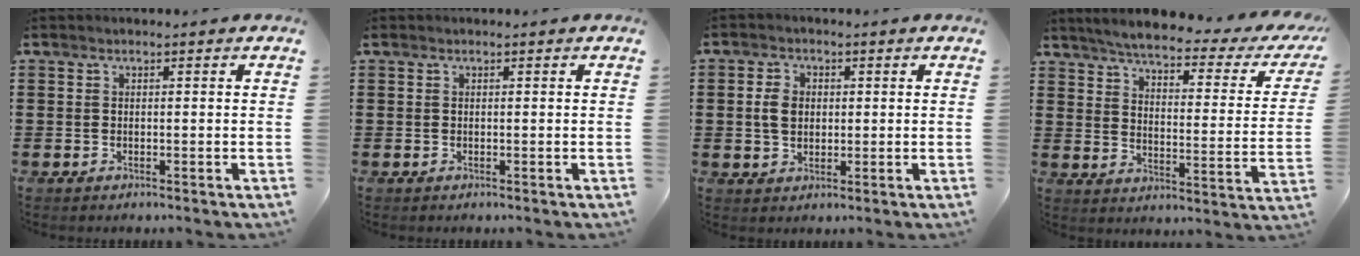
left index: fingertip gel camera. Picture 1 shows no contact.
{"total": 0.0}
{"total": 3.8, "force": [0.3, 2.9, 2.4], "torque": [-0.053, 0.011, 0.002]}
{"total": 4.4, "force": [3.7, 0.0, 2.4], "torque": [-0.067, -0.026, 0.056]}